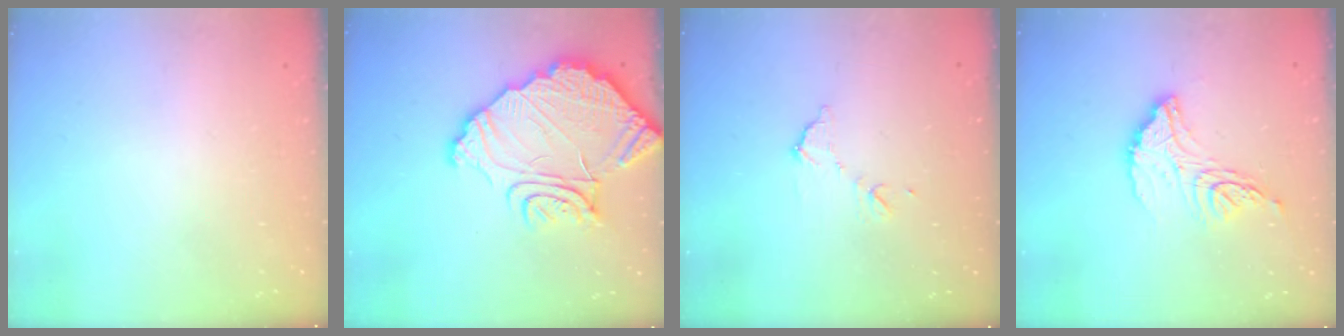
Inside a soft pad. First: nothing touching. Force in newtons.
{"total": 17.2, "press": 17.1, "slide": 1.9}
{"total": 7.7, "press": 7.7, "slide": 0.4}
{"total": 12.9, "press": 12.9, "slide": 1.2}